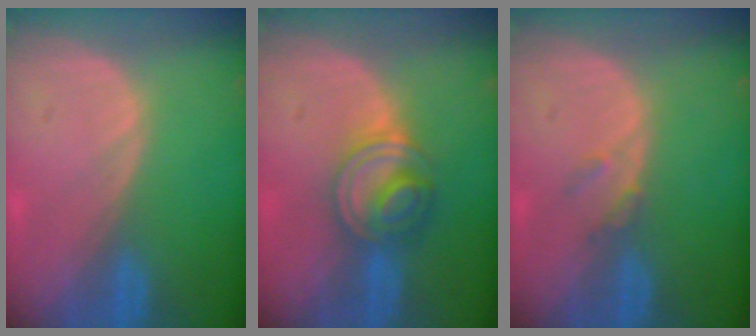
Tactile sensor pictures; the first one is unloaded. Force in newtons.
{"total": 6.1, "press": 6.0, "slide": 0.9}
{"total": 1.6, "press": 1.6, "slide": 0.2}